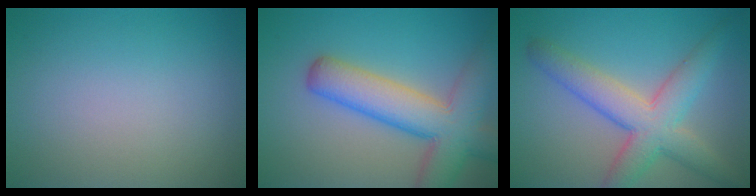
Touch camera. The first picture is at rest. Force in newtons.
{"total": 8.6, "press": 8.6, "slide": 0.5}
{"total": 6.6, "press": 6.6, "slide": 0.4}